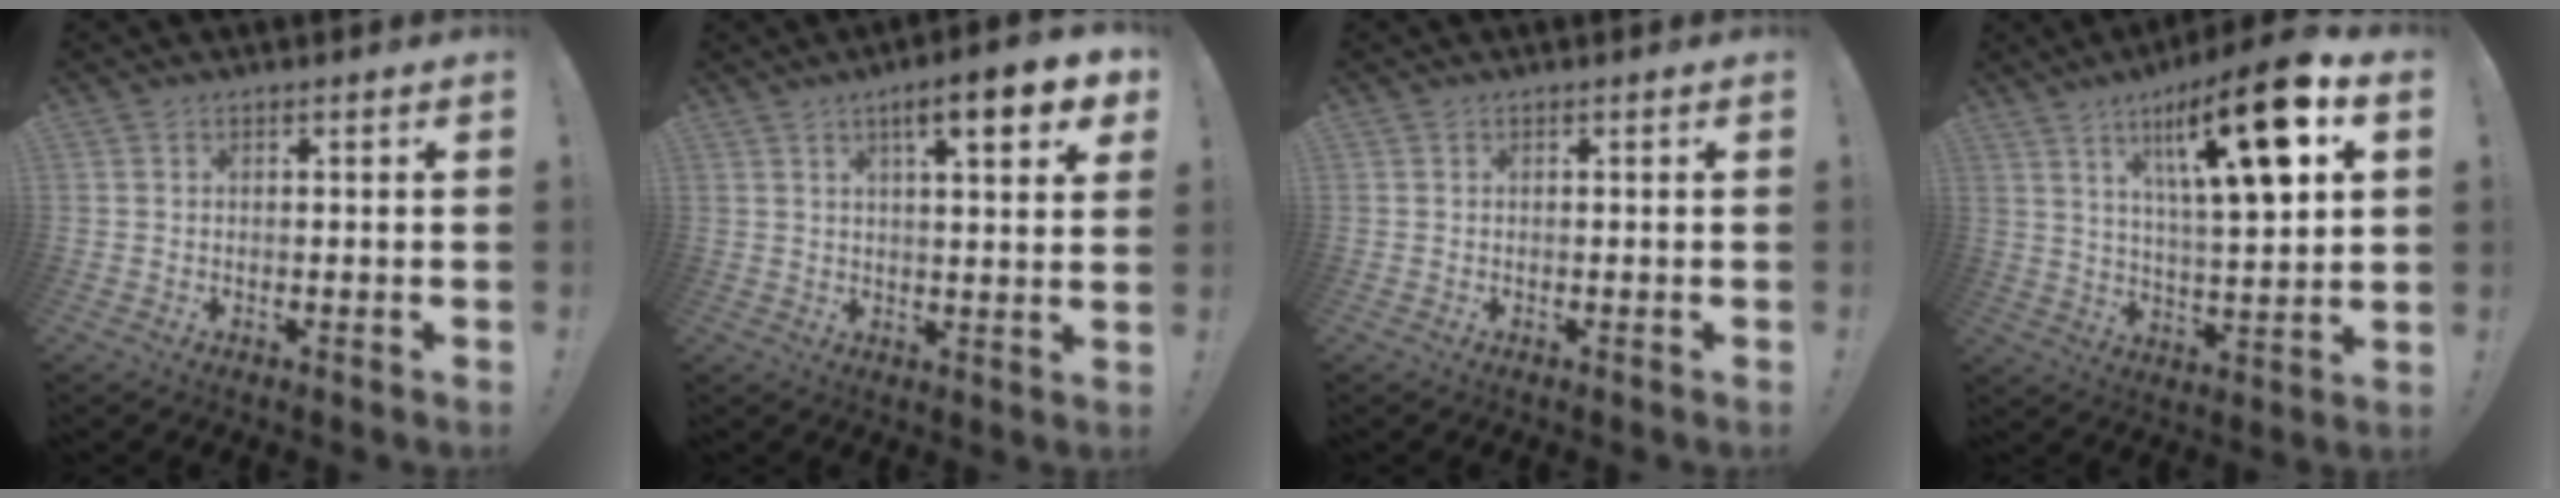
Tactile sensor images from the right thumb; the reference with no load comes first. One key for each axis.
{"total": 10.5, "fx": 5.1, "fy": 2.0, "fz": 9.0, "tx": -0.119, "ty": -0.024, "tz": 0.074}
{"total": 0.0}
{"total": 19.4, "fx": 8.9, "fy": 4.3, "fz": 16.7, "tx": -0.273, "ty": -0.039, "tz": 0.125}